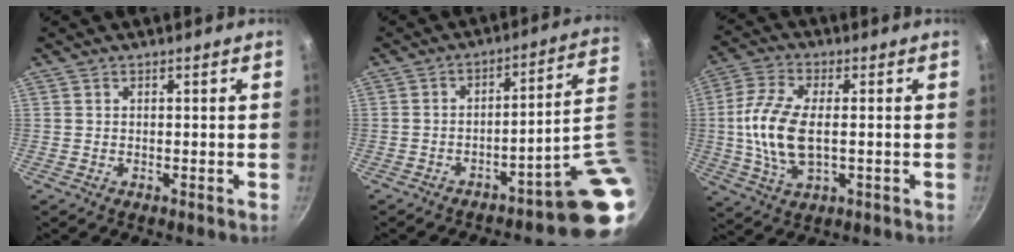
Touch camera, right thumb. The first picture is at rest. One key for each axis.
{"total": 12.5, "fx": -2.1, "fy": 2.1, "fz": 12.1, "tx": -0.128, "ty": 0.029, "tz": -0.024}
{"total": 12.2, "fx": -0.5, "fy": 6.1, "fz": 10.5, "tx": -0.219, "ty": 0.007, "tz": -0.016}